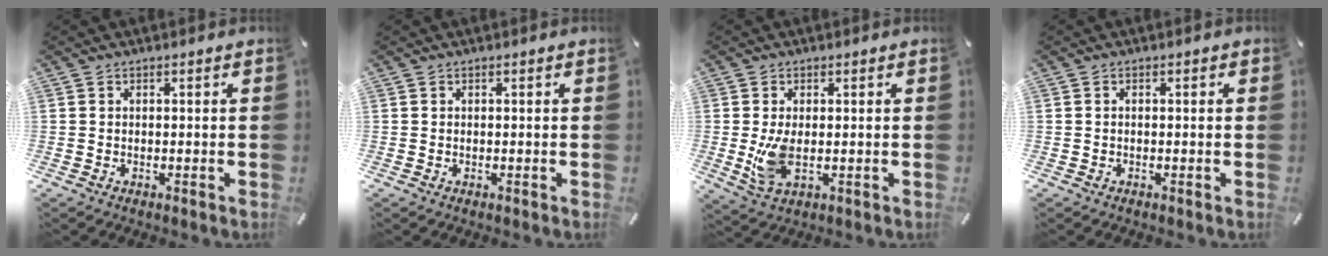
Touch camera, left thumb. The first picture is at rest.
{"total": 0.0}
{"total": 6.7, "force": [0.0, 3.5, 5.7], "torque": [-0.117, -0.010, -0.006]}
{"total": 0.7, "force": [-0.1, 0.3, 0.6], "torque": [-0.011, 0.001, -0.003]}